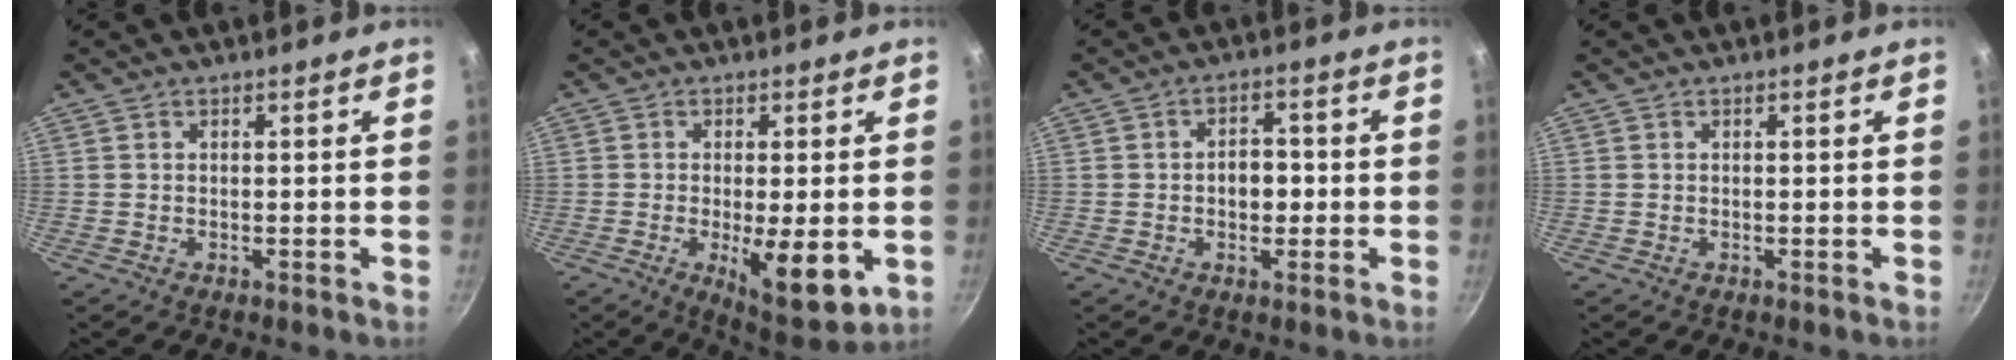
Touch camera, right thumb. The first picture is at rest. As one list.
[{"total": 10.6, "force": [-2.4, 3.5, 9.7], "torque": [-0.142, -0.024, -0.029]}, {"total": 4.8, "force": [-0.6, 3.3, 3.5], "torque": [-0.031, 0.014, -0.014]}, {"total": 0.0}]